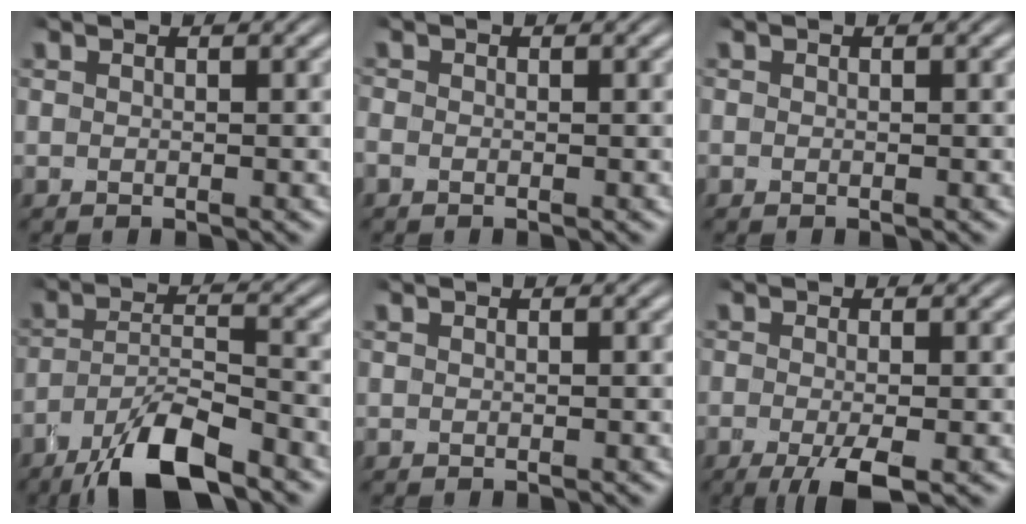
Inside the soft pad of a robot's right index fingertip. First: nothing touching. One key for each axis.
{"total": 1.4, "fx": -0.5, "fy": 1.2, "fz": 0.5, "tx": -0.017, "ty": -0.002, "tz": -0.015}
{"total": 0.5, "fx": -0.2, "fy": 0.5, "fz": 0.1, "tx": -0.002, "ty": -0.003, "tz": -0.003}
{"total": 7.2, "fx": -5.0, "fy": 2.2, "fz": 4.7, "tx": -0.069, "ty": -0.007, "tz": -0.081}
{"total": 0.0}
{"total": 4.3, "fx": -2.4, "fy": 1.7, "fz": 3.1, "tx": -0.061, "ty": -0.021, "tz": -0.032}